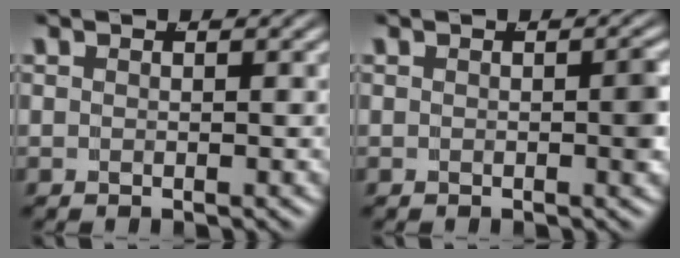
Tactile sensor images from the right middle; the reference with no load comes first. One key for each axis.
{"total": 1.2, "fx": -0.2, "fy": 0.2, "fz": 1.2, "tx": -0.014, "ty": 0.000, "tz": -0.004}